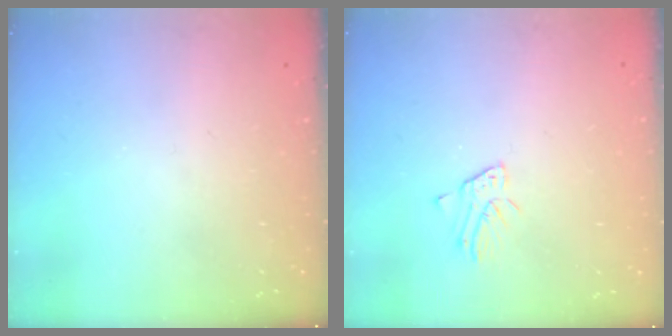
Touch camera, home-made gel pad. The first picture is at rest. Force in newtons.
{"total": 2.0, "press": 2.0, "slide": 0.2}